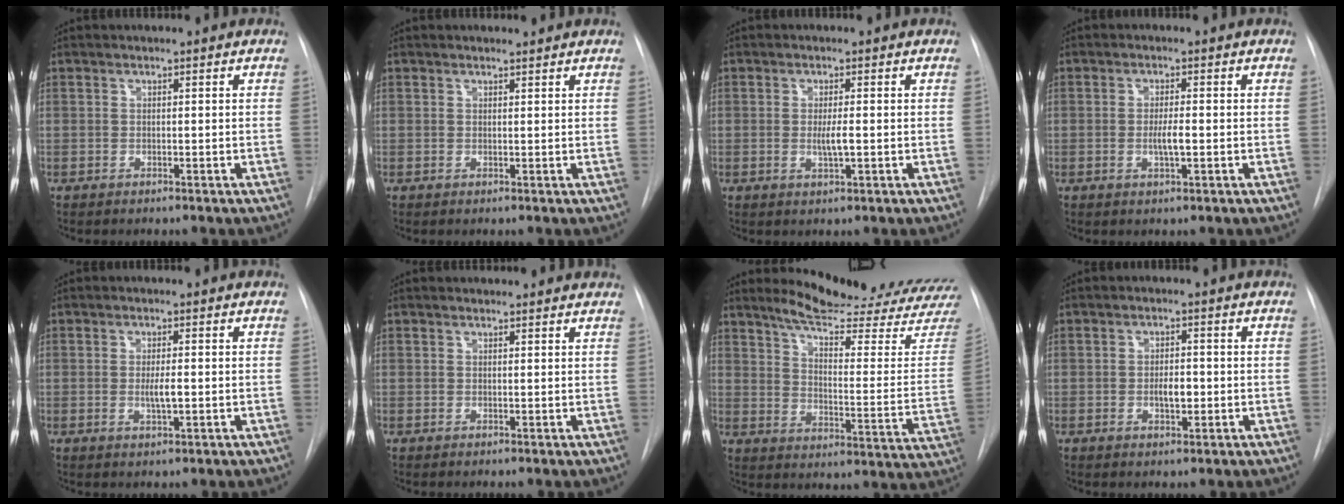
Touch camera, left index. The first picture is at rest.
{"total": 0.8, "force": [0.8, 0.1, 0.0], "torque": [-0.008, -0.002, 0.013]}
{"total": 2.5, "force": [-0.4, 0.2, 2.5], "torque": [-0.047, -0.007, -0.007]}
{"total": 2.8, "force": [-0.7, 0.4, 2.7], "torque": [-0.051, -0.004, -0.011]}
{"total": 2.6, "force": [-0.5, 0.4, 2.6], "torque": [-0.048, -0.005, -0.007]}
{"total": 4.1, "force": [4.0, 0.9, 0.5], "torque": [-0.005, 0.011, 0.036]}
{"total": 22.0, "force": [20.5, 0.6, 7.9], "torque": [-0.111, -0.114, 0.259]}
{"total": 3.0, "force": [-0.7, 1.3, 2.7], "torque": [-0.043, 0.000, -0.008]}